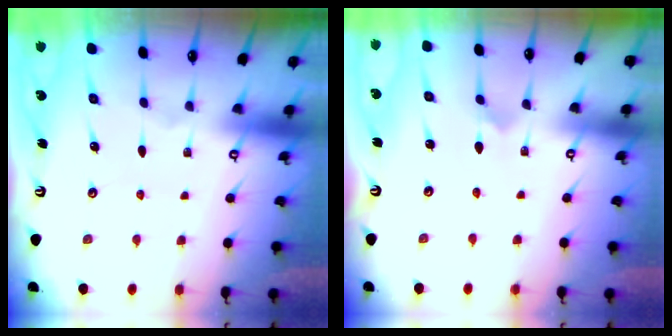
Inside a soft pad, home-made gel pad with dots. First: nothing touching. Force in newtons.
{"total": 1.0, "press": 1.0, "slide": 0.1}